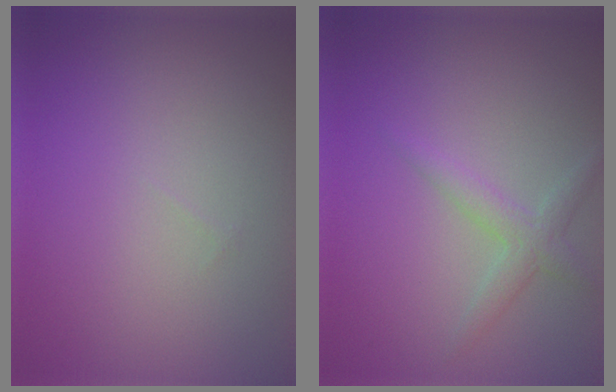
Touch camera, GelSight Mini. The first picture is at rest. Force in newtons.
{"total": 2.0, "press": 2.0, "slide": 0.0}